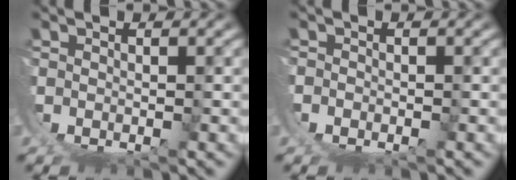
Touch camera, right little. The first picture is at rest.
{"total": 2.0, "force": [-0.3, 1.9, 0.6], "torque": [-0.025, -0.005, -0.006]}